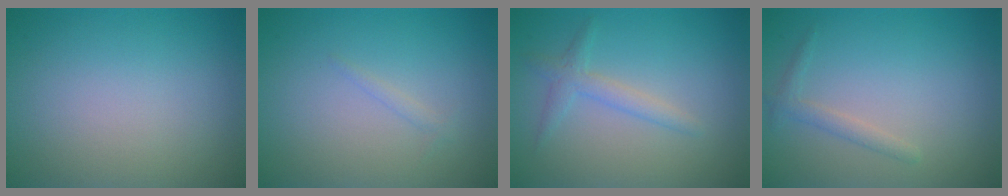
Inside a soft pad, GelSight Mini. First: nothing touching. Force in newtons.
{"total": 0.6, "press": 0.6, "slide": 0.1}
{"total": 1.9, "press": 1.9, "slide": 0.1}
{"total": 1.3, "press": 1.3, "slide": 0.0}